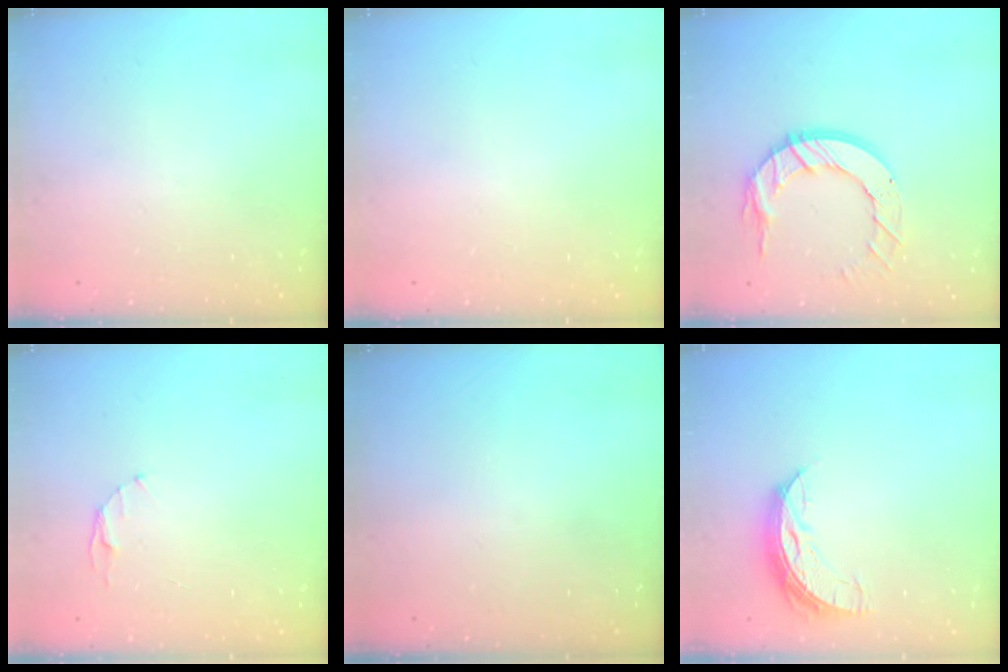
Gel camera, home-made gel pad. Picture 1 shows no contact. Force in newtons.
{"total": 0.0}
{"total": 12.3, "press": 12.3, "slide": 1.2}
{"total": 3.2, "press": 3.2, "slide": 0.4}
{"total": 0.0}
{"total": 7.7, "press": 7.6, "slide": 0.6}